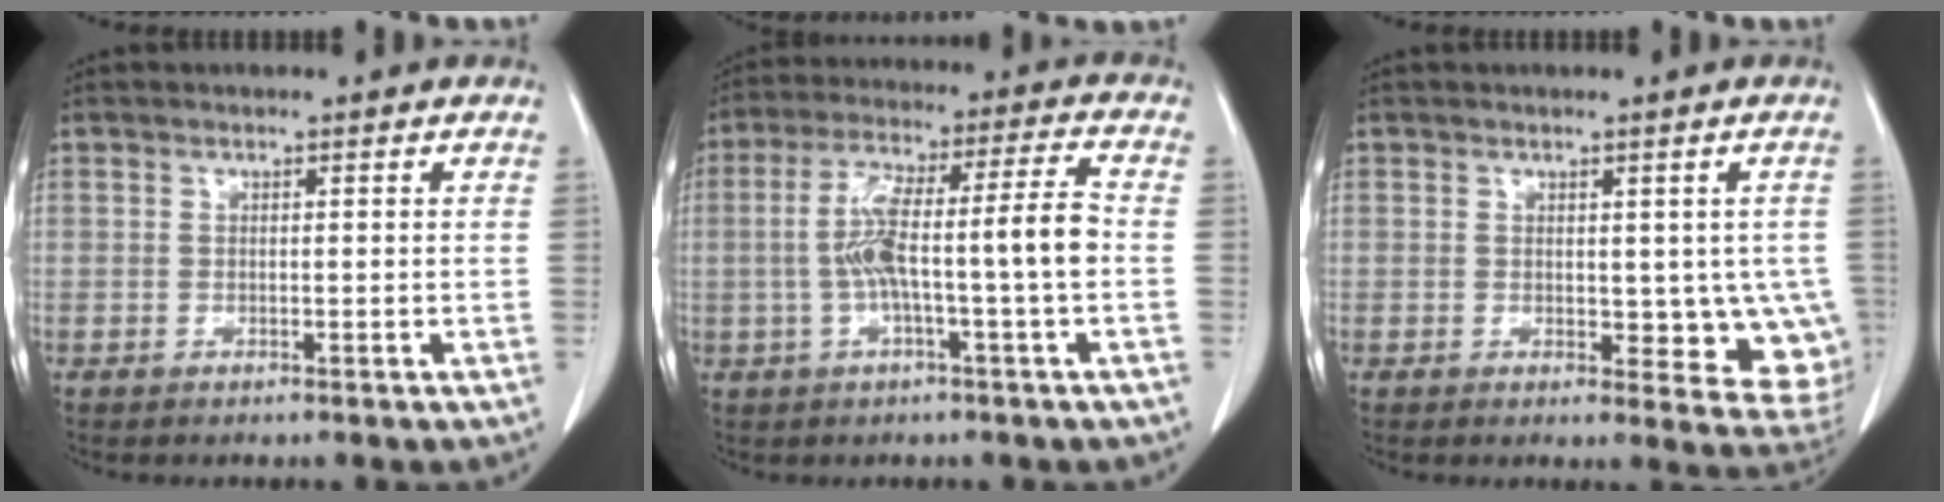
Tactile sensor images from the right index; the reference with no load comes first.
{"total": 11.0, "force": [-1.4, 0.3, 10.9], "torque": [-0.205, 0.030, -0.026]}
{"total": 8.0, "force": [0.0, 4.4, 6.7], "torque": [-0.049, -0.009, 0.006]}